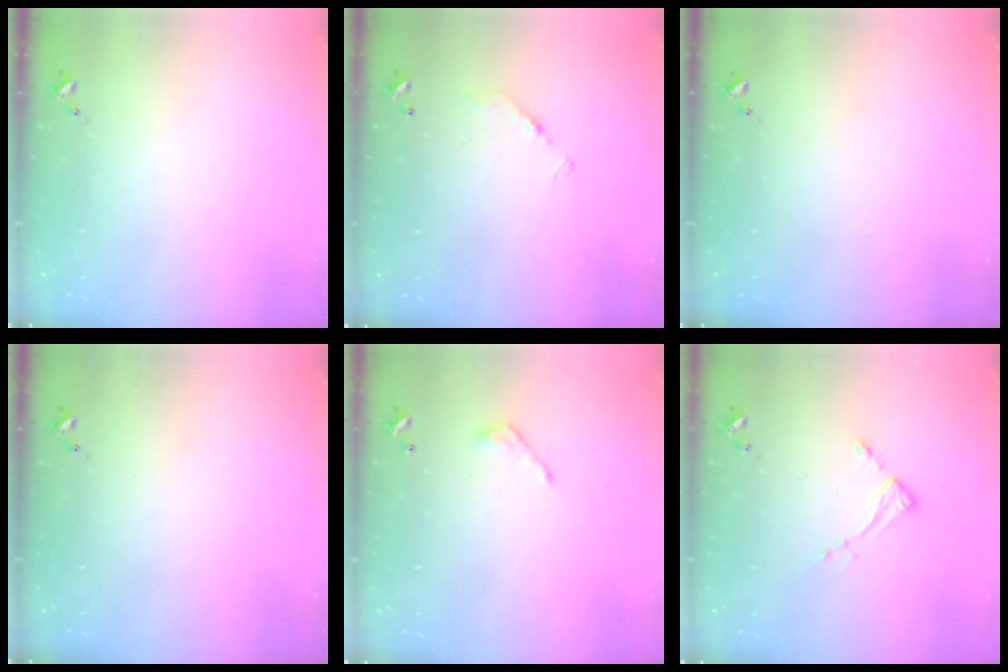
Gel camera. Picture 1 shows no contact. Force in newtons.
{"total": 6.8, "press": 6.8, "slide": 0.5}
{"total": 0.0}
{"total": 0.0}
{"total": 4.1, "press": 4.1, "slide": 0.3}
{"total": 3.6, "press": 3.5, "slide": 0.4}